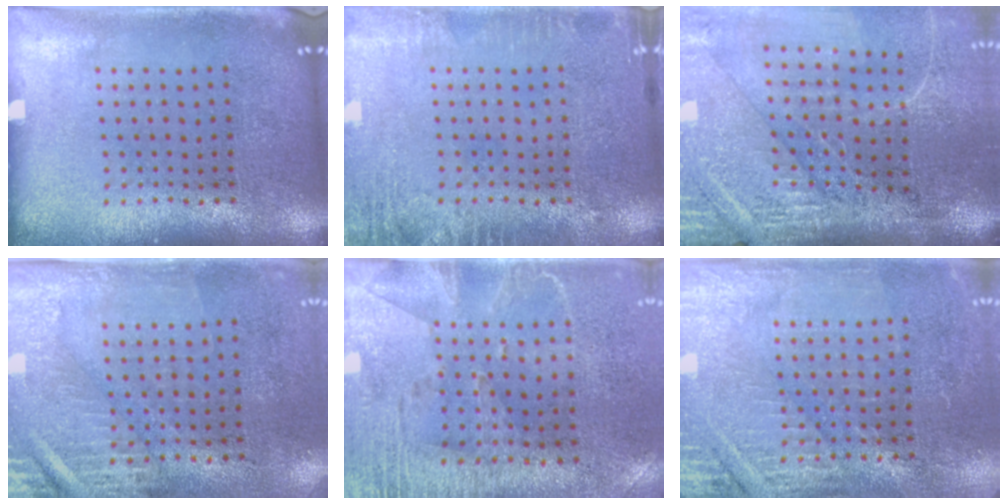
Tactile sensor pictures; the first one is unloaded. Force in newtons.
{"total": 2.5, "press": 2.5, "slide": 0.4}
{"total": 4.1, "press": 3.7, "slide": 1.9}
{"total": 3.0, "press": 2.5, "slide": 1.6}
{"total": 2.8, "press": 2.4, "slide": 1.5}
{"total": 2.8, "press": 2.8, "slide": 0.5}